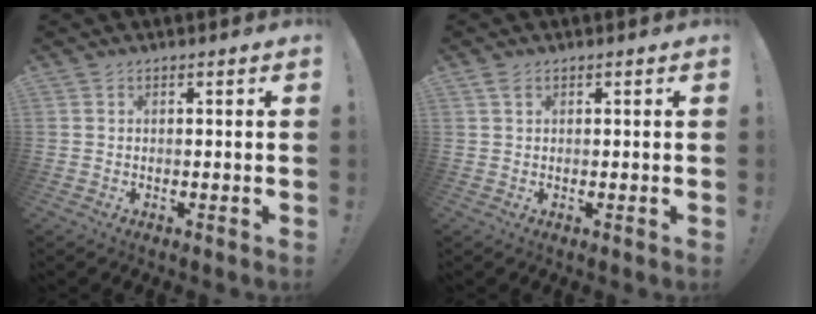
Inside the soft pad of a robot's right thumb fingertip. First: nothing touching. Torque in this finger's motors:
{"motor_torque": [-0.07, -0.02, -0.29, 0.07, 0.10]}